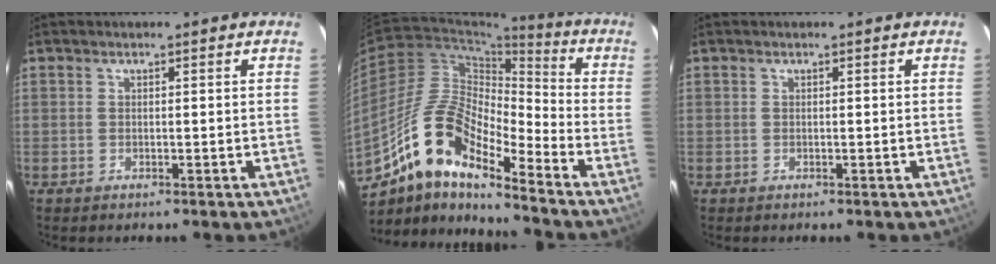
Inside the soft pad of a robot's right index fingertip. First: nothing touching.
{"total": 13.5, "force": [-9.2, 3.6, 9.1], "torque": [-0.175, 0.029, -0.164]}
{"total": 0.0}